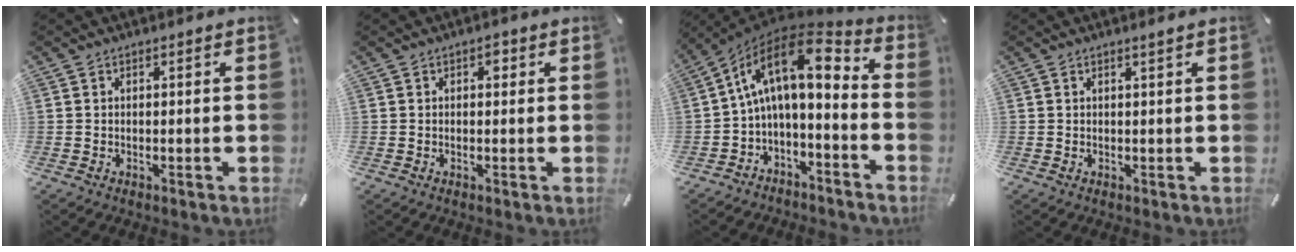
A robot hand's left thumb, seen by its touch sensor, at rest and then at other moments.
{"total": 1.8, "force": [0.3, 1.3, 1.2], "torque": [-0.009, 0.002, 0.000]}
{"total": 14.1, "force": [3.1, 6.9, 11.9], "torque": [-0.216, -0.019, 0.049]}
{"total": 1.0, "force": [0.6, -0.1, 0.8], "torque": [-0.015, 0.000, 0.010]}